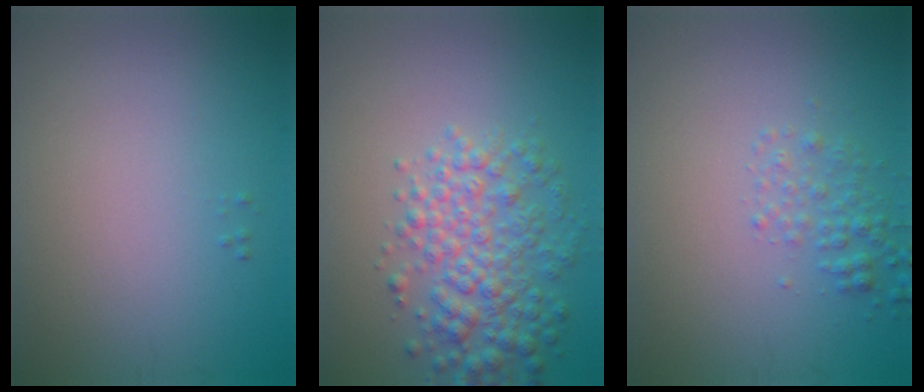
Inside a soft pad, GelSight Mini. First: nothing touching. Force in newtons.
{"total": 5.0, "press": 5.0, "slide": 0.0}
{"total": 1.8, "press": 1.8, "slide": 0.1}